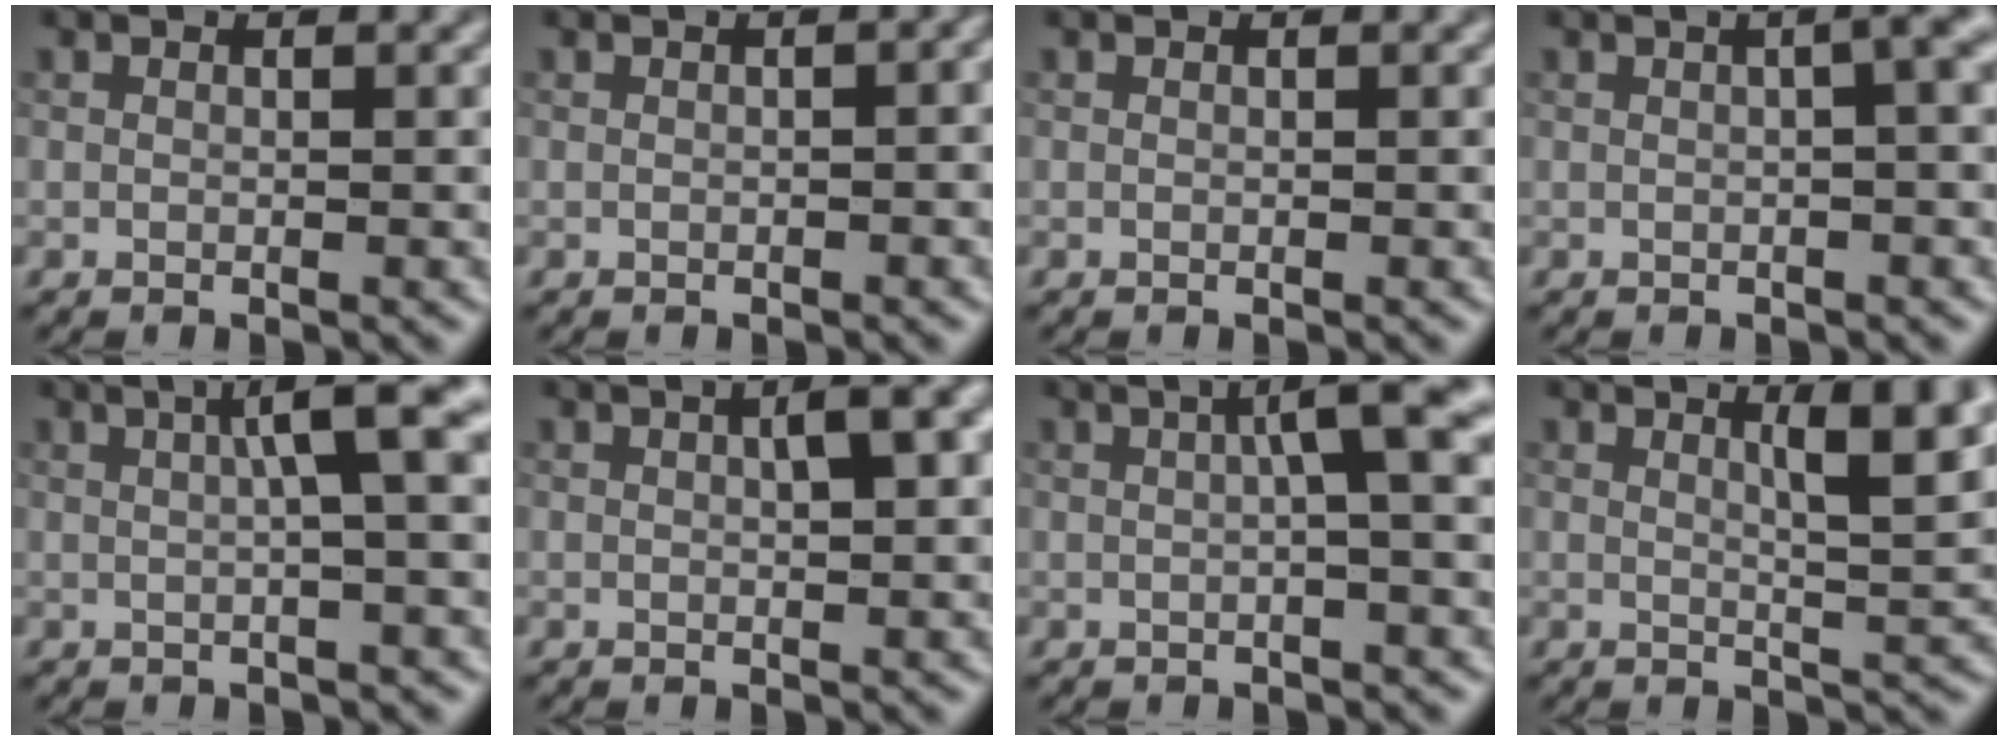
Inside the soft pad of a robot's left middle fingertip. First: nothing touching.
{"total": 1.1, "force": [-0.1, 0.3, 1.1], "torque": [-0.015, 0.003, 0.001]}
{"total": 0.0}
{"total": 3.8, "force": [0.7, 1.3, 3.5], "torque": [-0.032, 0.021, 0.000]}
{"total": 5.3, "force": [1.2, 0.9, 5.0], "torque": [-0.066, 0.021, 0.015]}
{"total": 3.7, "force": [1.1, 0.9, 3.4], "torque": [-0.051, 0.009, 0.015]}
{"total": 4.5, "force": [0.9, 0.7, 4.3], "torque": [-0.059, 0.017, 0.009]}
{"total": 5.4, "force": [2.2, 1.2, 4.8], "torque": [-0.056, 0.001, 0.032]}